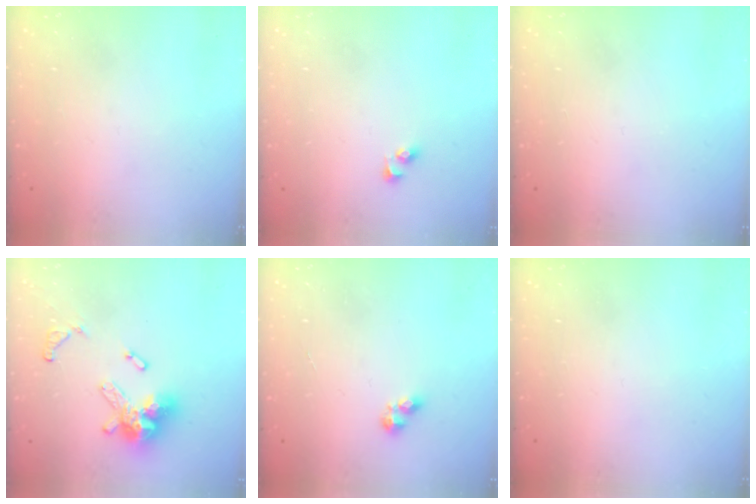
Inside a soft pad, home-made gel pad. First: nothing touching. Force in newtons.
{"total": 2.5, "press": 2.5, "slide": 0.3}
{"total": 0.0}
{"total": 13.8, "press": 13.8, "slide": 1.0}
{"total": 3.0, "press": 2.9, "slide": 0.5}
{"total": 0.0}